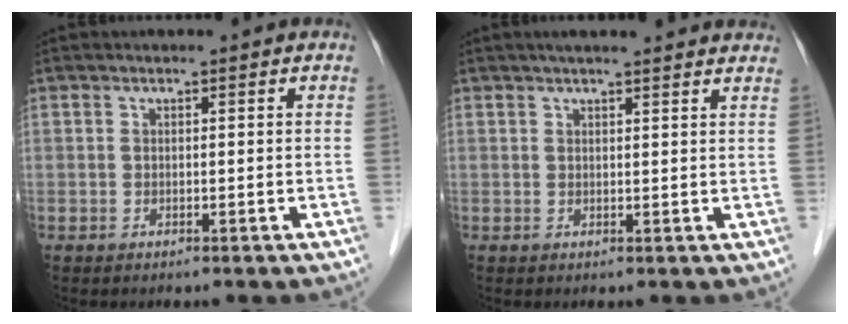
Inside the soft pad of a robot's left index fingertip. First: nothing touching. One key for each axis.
{"total": 10.5, "fx": 9.2, "fy": 1.3, "fz": 5.0, "tx": -0.059, "ty": 0.024, "tz": 0.101}